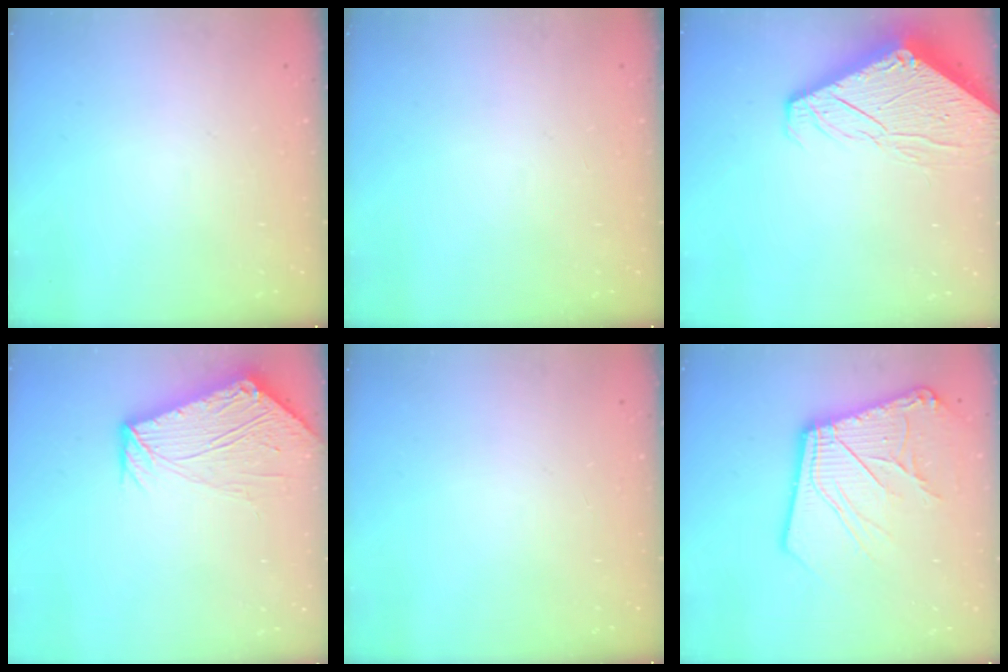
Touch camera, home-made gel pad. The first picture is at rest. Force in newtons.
{"total": 0.0}
{"total": 9.3, "press": 9.3, "slide": 1.0}
{"total": 11.2, "press": 11.1, "slide": 2.0}
{"total": 0.0}
{"total": 17.8, "press": 17.7, "slide": 2.3}